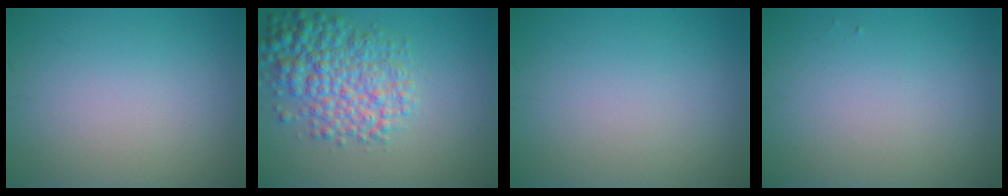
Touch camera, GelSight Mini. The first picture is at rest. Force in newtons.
{"total": 6.4, "press": 6.4, "slide": 0.1}
{"total": 0.0}
{"total": 0.0}